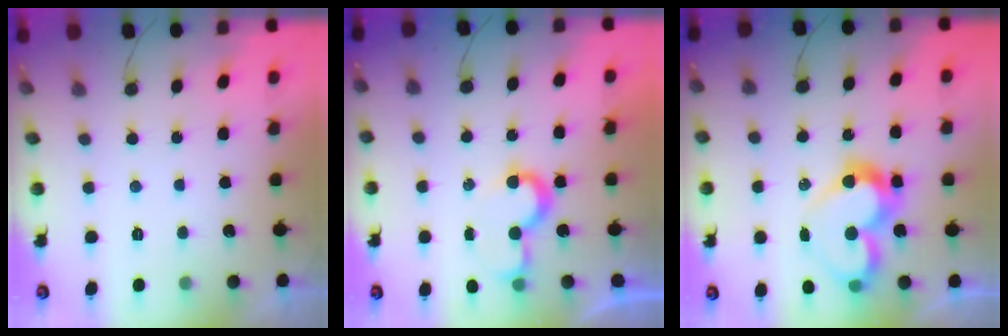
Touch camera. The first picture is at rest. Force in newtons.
{"total": 6.9, "press": 6.9, "slide": 0.1}
{"total": 14.6, "press": 14.2, "slide": 3.1}